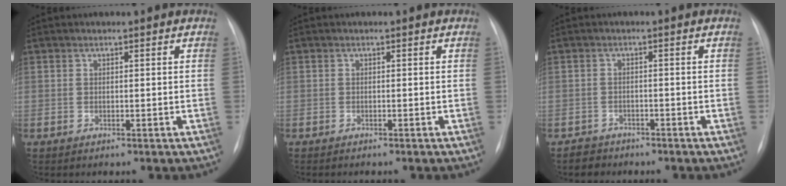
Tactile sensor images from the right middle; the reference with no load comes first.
{"total": 0.8, "force": [-0.7, 0.0, 0.3], "torque": [-0.007, -0.002, -0.011]}
{"total": 2.4, "force": [-2.0, 1.3, -0.4], "torque": [-0.003, 0.003, -0.035]}